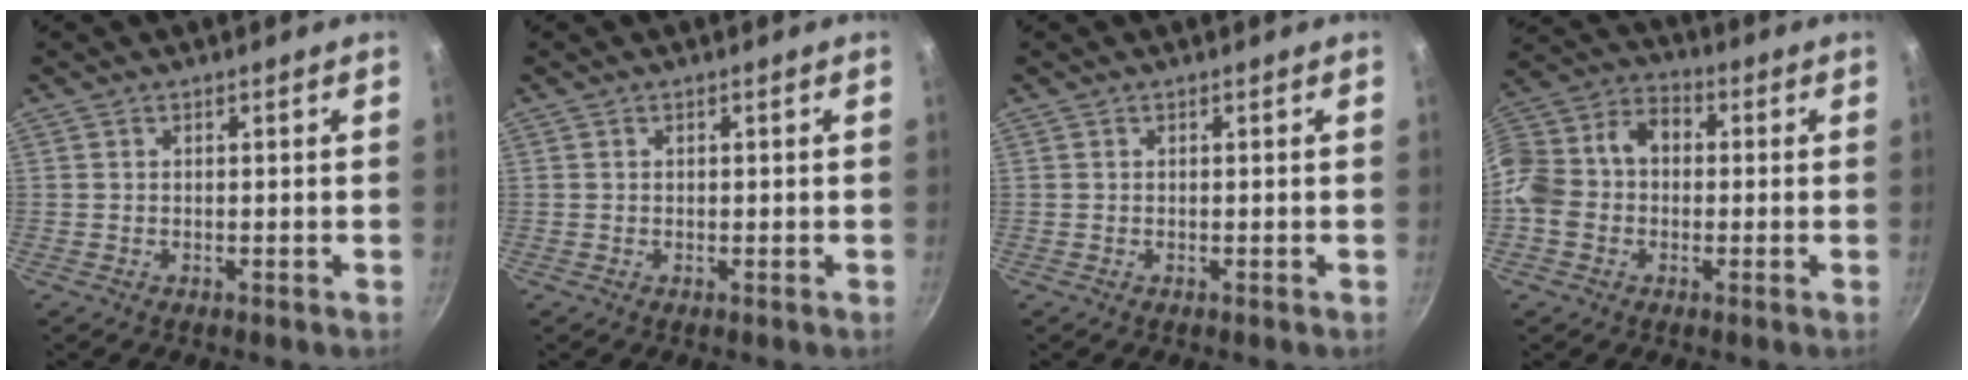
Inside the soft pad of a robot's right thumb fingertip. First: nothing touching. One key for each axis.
{"total": 0.0}
{"total": 0.0}
{"total": 13.6, "fx": -0.1, "fy": 10.5, "fz": 8.7, "tx": -0.160, "ty": 0.045, "tz": -0.011}